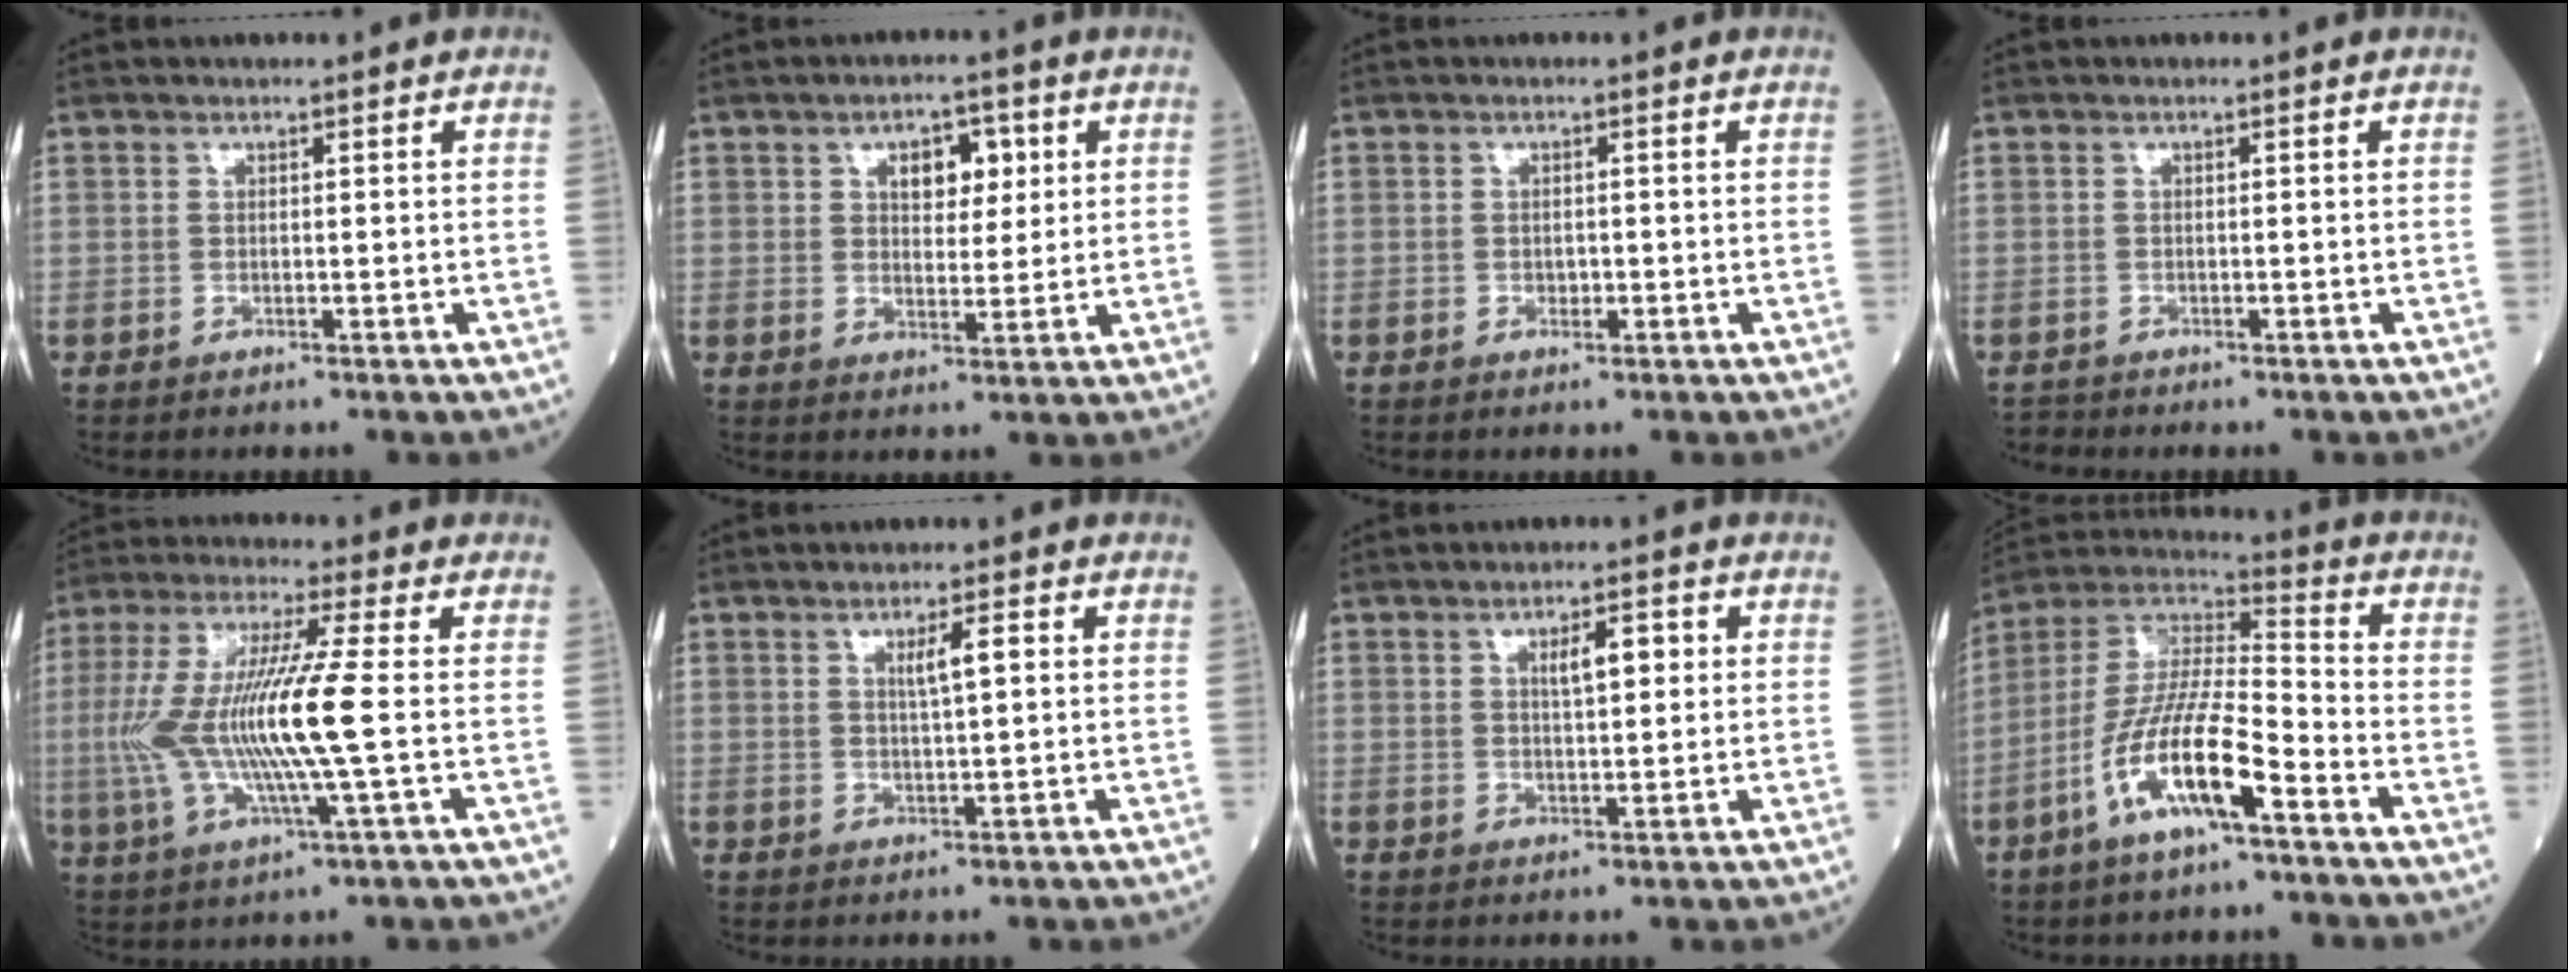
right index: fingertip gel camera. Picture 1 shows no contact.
{"total": 5.3, "force": [2.0, 3.0, 3.9], "torque": [-0.057, 0.010, 0.032]}
{"total": 1.0, "force": [-0.4, 0.6, 0.6], "torque": [-0.008, 0.001, -0.005]}
{"total": 0.9, "force": [-0.8, 0.0, -0.4], "torque": [0.001, -0.006, -0.017]}
{"total": 14.2, "force": [-0.8, 0.6, 14.2], "torque": [-0.297, 0.003, -0.022]}
{"total": 3.1, "force": [0.9, 0.2, 3.0], "torque": [-0.054, 0.001, 0.017]}
{"total": 4.1, "force": [1.2, 1.2, 3.7], "torque": [-0.064, 0.008, 0.022]}
{"total": 13.8, "force": [-6.6, 2.4, 11.9], "torque": [-0.236, -0.002, -0.128]}